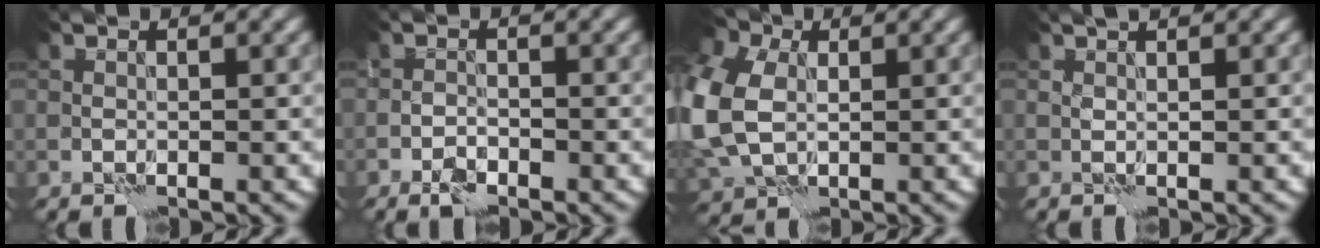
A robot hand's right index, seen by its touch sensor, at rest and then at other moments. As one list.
[{"total": 1.9, "force": [-1.4, 0.9, 1.0], "torque": [-0.021, 0.000, -0.030]}, {"total": 14.1, "force": [0.7, 10.8, 9.0], "torque": [-0.247, -0.001, -0.008]}, {"total": 1.1, "force": [0.8, 0.2, 0.7], "torque": [-0.016, 0.000, 0.011]}]